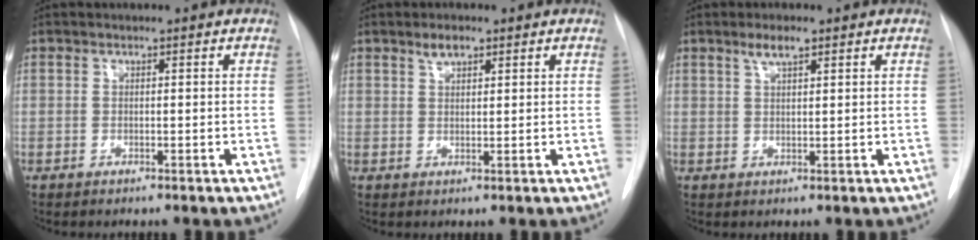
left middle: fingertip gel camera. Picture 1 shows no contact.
{"total": 2.4, "force": [1.7, 0.9, 1.4], "torque": [-0.028, 0.004, 0.031]}
{"total": 2.8, "force": [1.9, 0.6, 2.0], "torque": [-0.036, 0.005, 0.034]}